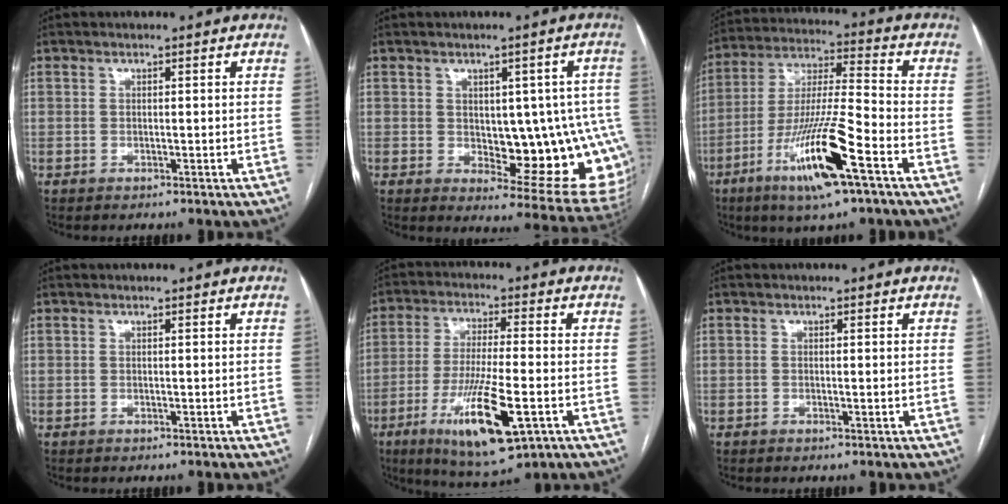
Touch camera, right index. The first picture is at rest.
{"total": 14.4, "force": [-0.9, 5.9, 13.1], "torque": [-0.113, 0.009, 0.011]}
{"total": 15.9, "force": [-7.6, 0.8, 13.9], "torque": [-0.276, -0.020, -0.135]}
{"total": 0.0}
{"total": 14.2, "force": [-5.6, 2.3, 12.9], "torque": [-0.243, -0.028, -0.089]}
{"total": 0.0}